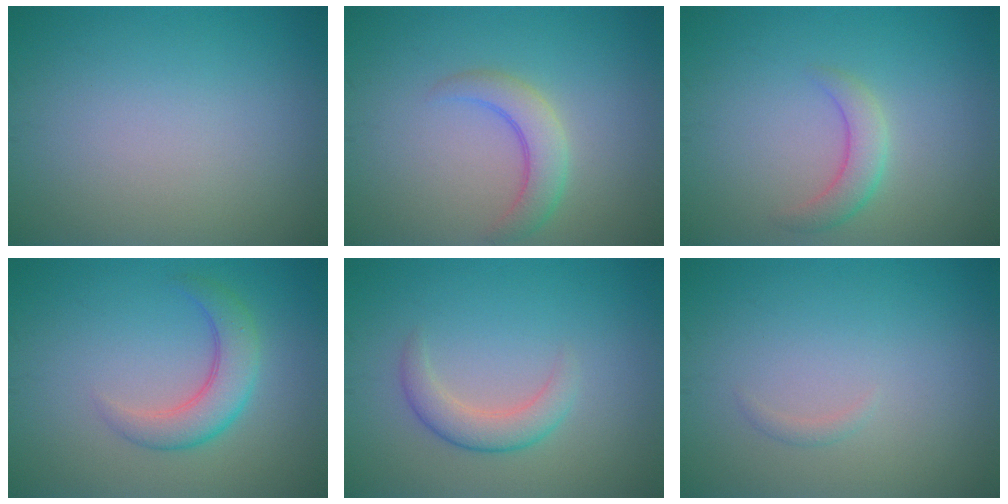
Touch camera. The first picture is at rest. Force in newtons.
{"total": 3.0, "press": 3.0, "slide": 0.2}
{"total": 2.4, "press": 2.4, "slide": 0.2}
{"total": 3.9, "press": 3.9, "slide": 0.2}
{"total": 2.8, "press": 2.8, "slide": 0.2}
{"total": 0.6, "press": 0.6, "slide": 0.1}